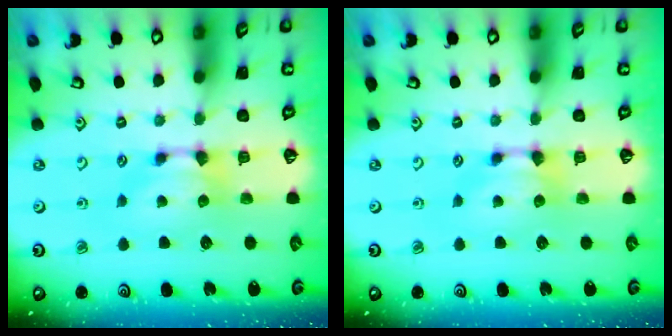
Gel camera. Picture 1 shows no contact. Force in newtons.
{"total": 0.0}